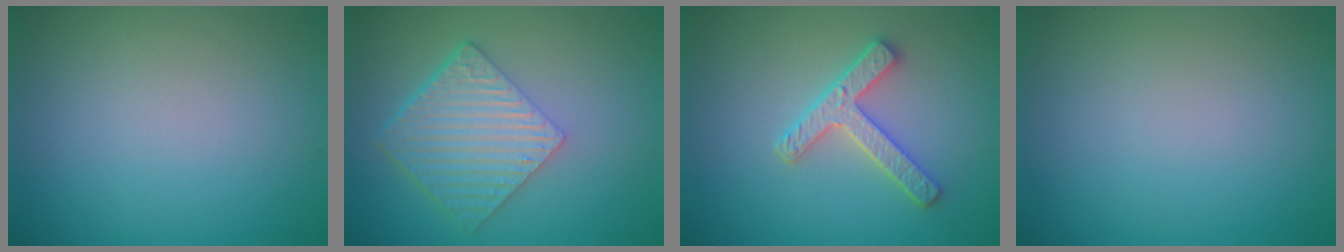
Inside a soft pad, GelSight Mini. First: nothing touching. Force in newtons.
{"total": 6.5, "press": 4.4, "slide": 4.7}
{"total": 3.1, "press": 2.9, "slide": 1.1}
{"total": 0.0}